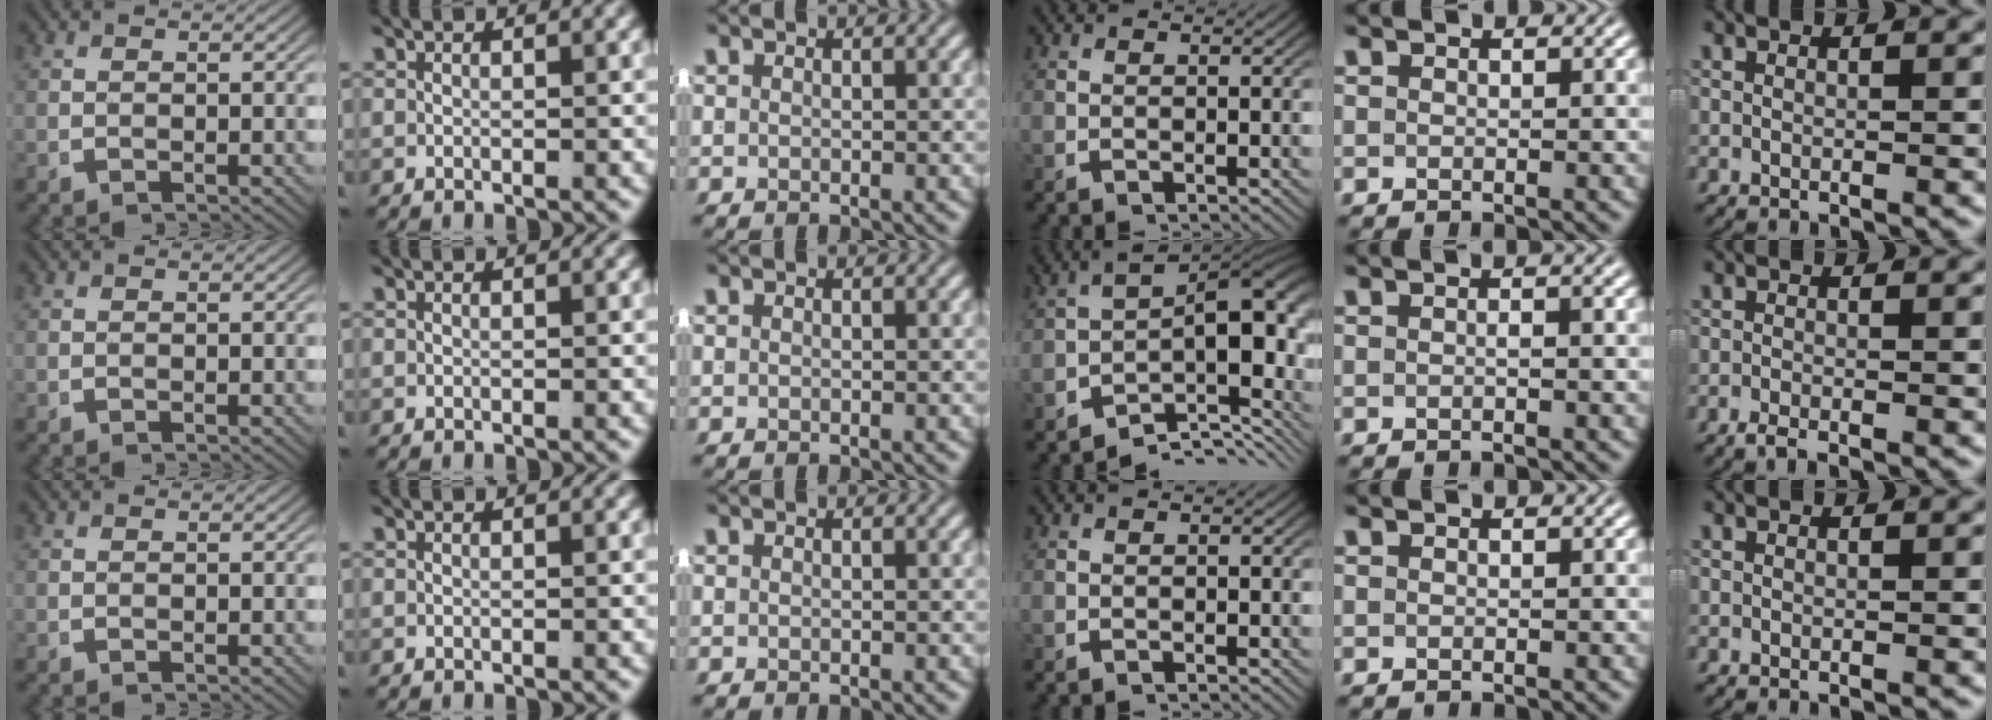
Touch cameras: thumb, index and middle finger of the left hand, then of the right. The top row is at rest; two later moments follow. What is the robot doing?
{"motion": "lift_and_place", "object": "jacket"}